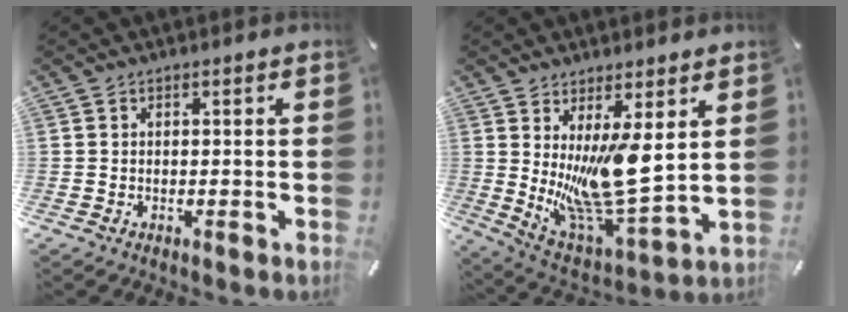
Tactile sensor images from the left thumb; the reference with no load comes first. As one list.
[{"total": 15.7, "force": [4.5, 5.6, 13.9], "torque": [-0.263, -0.065, 0.079]}]